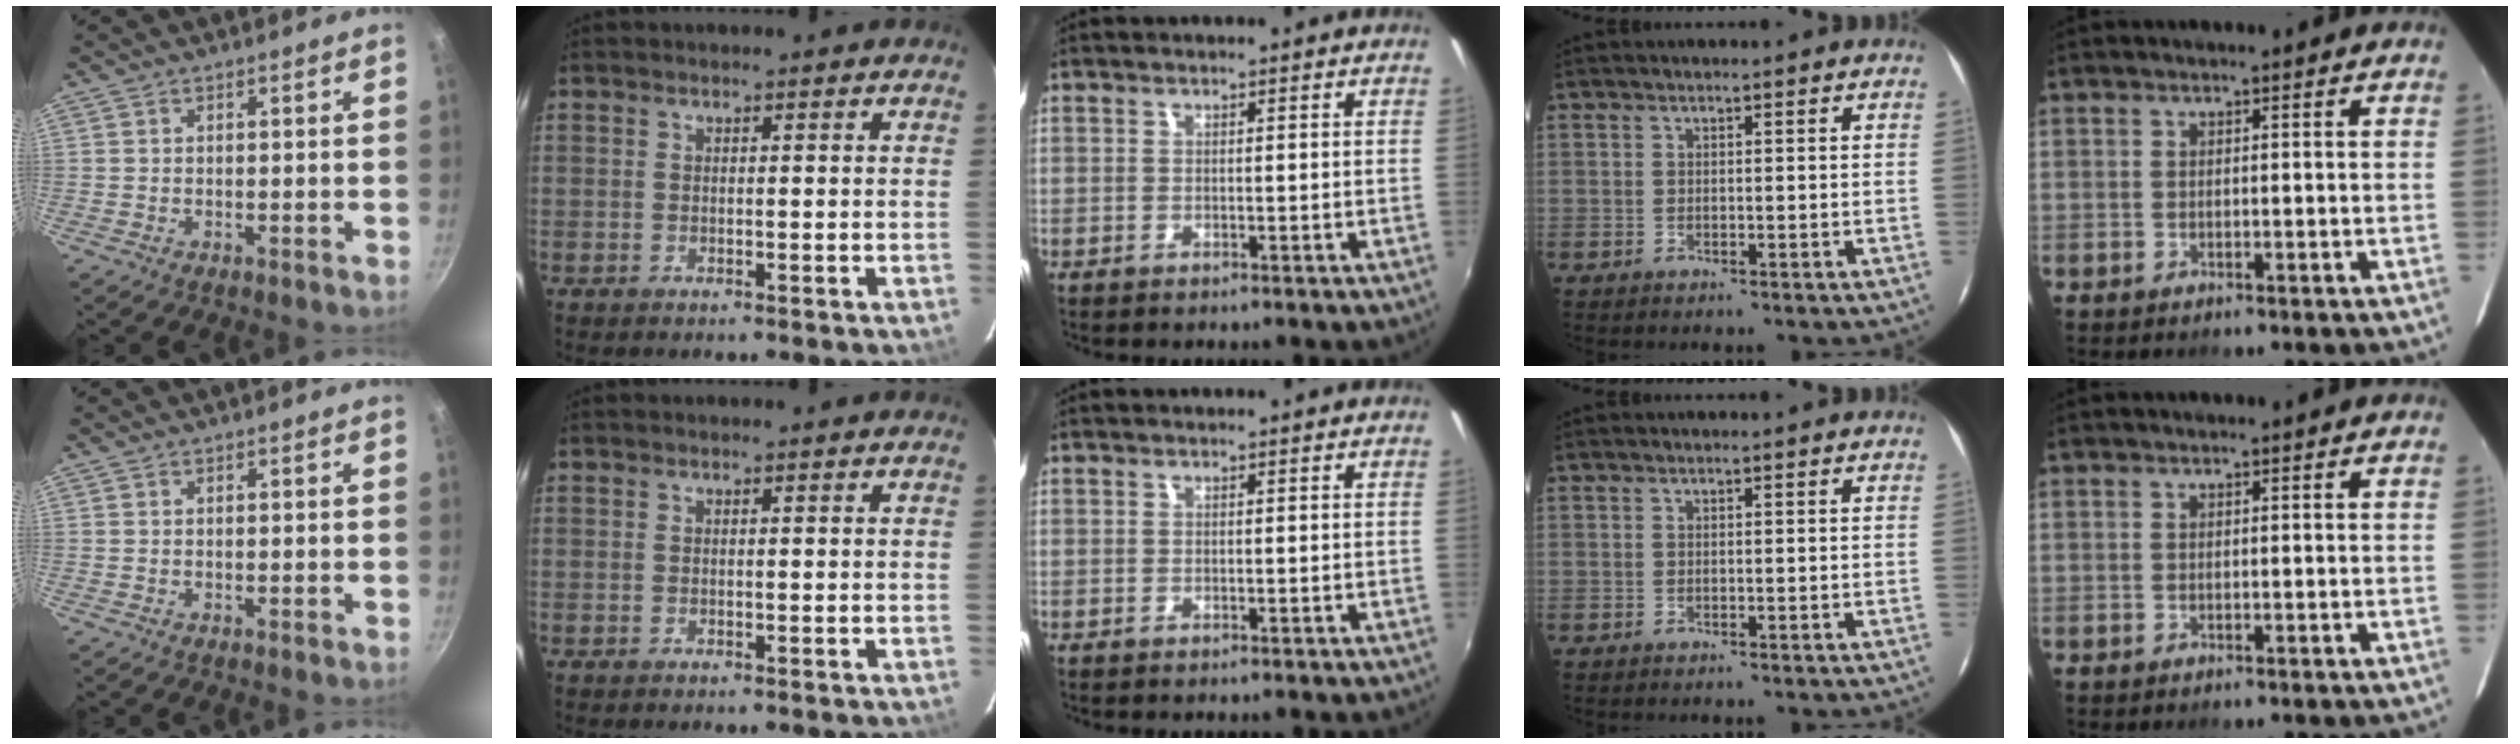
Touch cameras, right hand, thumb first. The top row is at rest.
{}